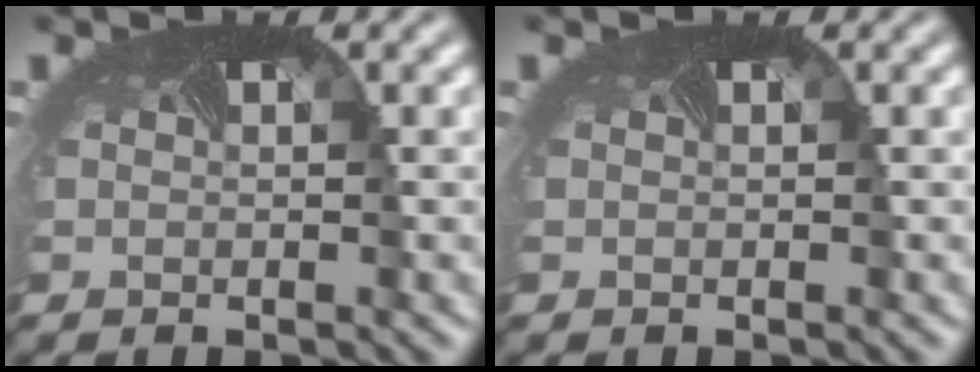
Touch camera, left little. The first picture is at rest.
{"total": 0.0}